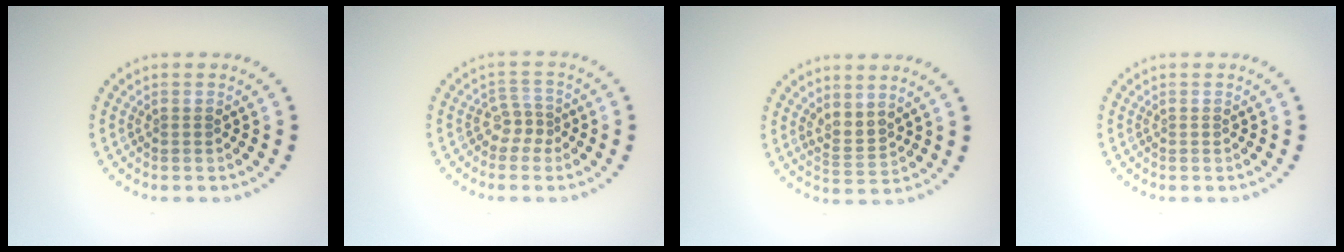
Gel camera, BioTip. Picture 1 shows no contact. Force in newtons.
{"total": 2.0, "press": 1.4, "slide": 1.4}
{"total": 2.1, "press": 1.6, "slide": 1.3}
{"total": 0.0}